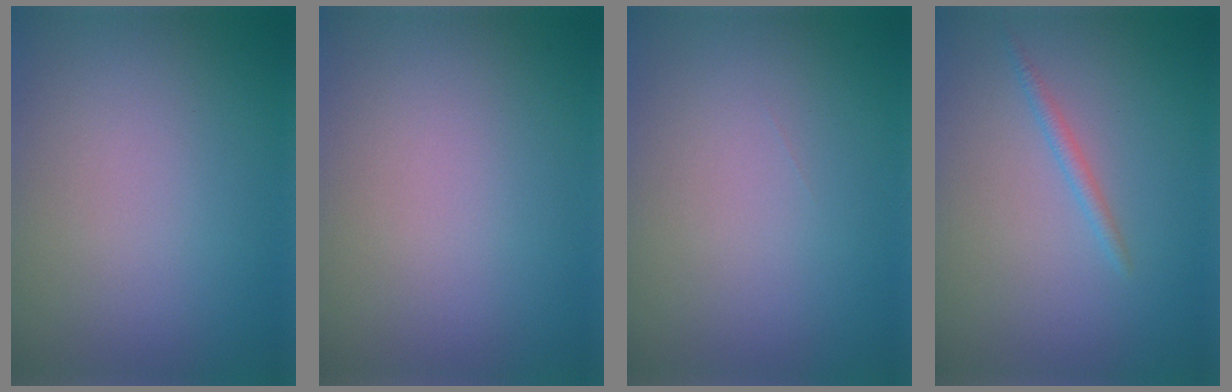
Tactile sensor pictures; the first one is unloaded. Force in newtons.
{"total": 0.0}
{"total": 0.0}
{"total": 1.0, "press": 1.0, "slide": 0.1}